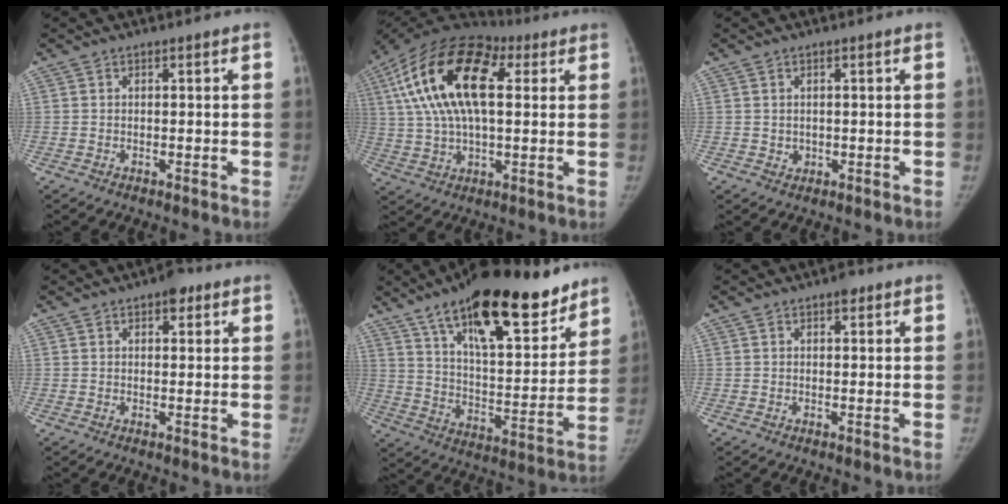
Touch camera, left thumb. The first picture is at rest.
{"total": 22.0, "force": [5.9, 11.2, 18.0], "torque": [-0.335, 0.024, 0.092]}
{"total": 1.6, "force": [-0.1, 1.5, 0.5], "torque": [0.000, 0.002, 0.004]}
{"total": 3.5, "force": [1.8, 2.1, 2.1], "torque": [-0.005, -0.002, 0.019]}
{"total": 25.5, "force": [17.5, 8.6, 16.5], "torque": [-0.214, -0.073, 0.276]}
{"total": 1.7, "force": [0.9, 1.0, 1.0], "torque": [0.000, 0.000, 0.008]}